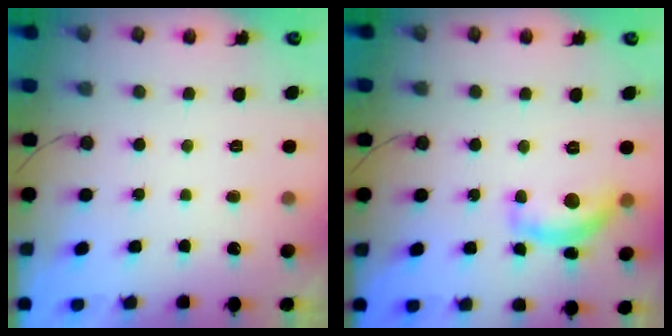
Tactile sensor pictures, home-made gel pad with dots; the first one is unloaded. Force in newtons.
{"total": 12.7, "press": 12.6, "slide": 0.8}